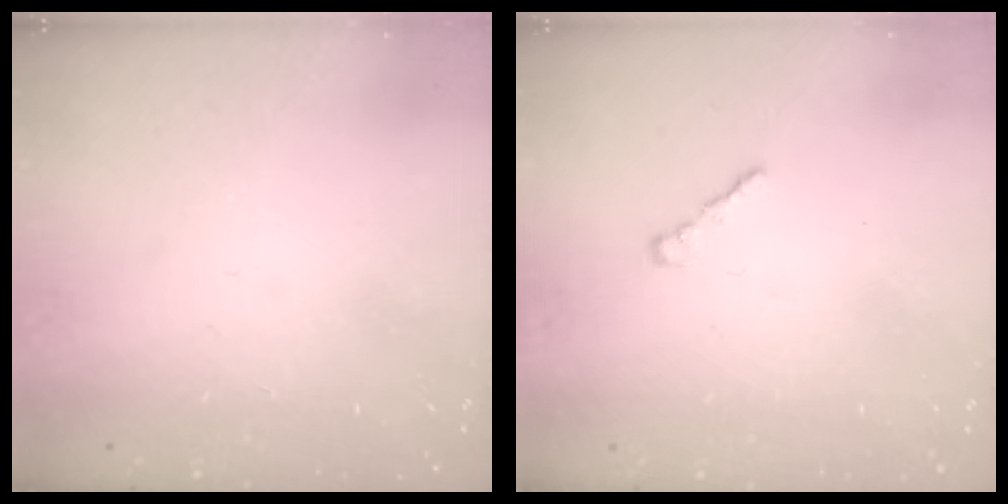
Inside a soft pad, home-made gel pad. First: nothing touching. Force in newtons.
{"total": 1.4, "press": 1.3, "slide": 0.5}